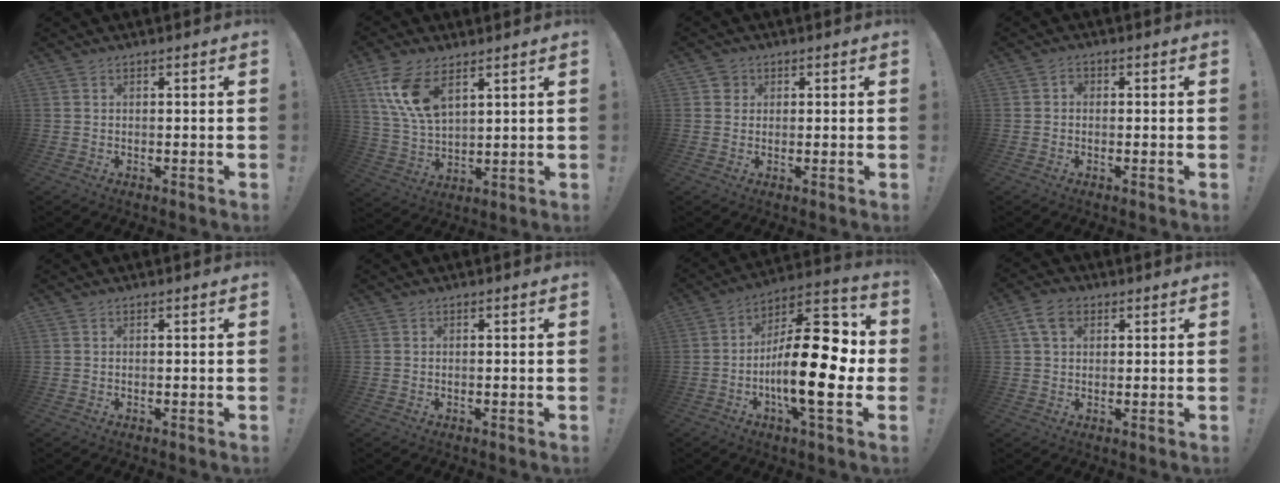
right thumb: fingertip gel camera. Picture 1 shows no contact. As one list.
[{"total": 12.6, "force": [6.8, 6.3, 8.5], "torque": [-0.187, -0.015, 0.131]}, {"total": 2.7, "force": [1.0, 2.5, 0.5], "torque": [-0.004, 0.003, 0.018]}, {"total": 1.6, "force": [-0.4, 1.2, 0.8], "torque": [-0.018, 0.010, -0.009]}, {"total": 0.0}, {"total": 0.0}, {"total": 23.6, "force": [-3.7, 8.8, 21.5], "torque": [-0.367, 0.020, -0.054]}, {"total": 7.0, "force": [2.8, 4.8, 4.3], "torque": [-0.078, 0.006, 0.057]}]